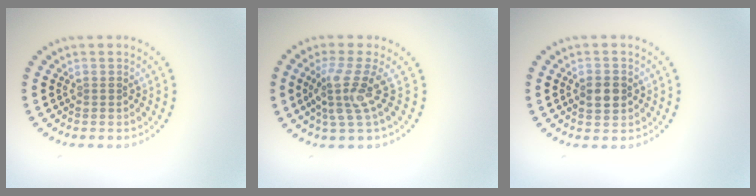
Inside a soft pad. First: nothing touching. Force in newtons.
{"total": 3.5, "press": 2.5, "slide": 2.4}
{"total": 2.6, "press": 2.6, "slide": 0.1}